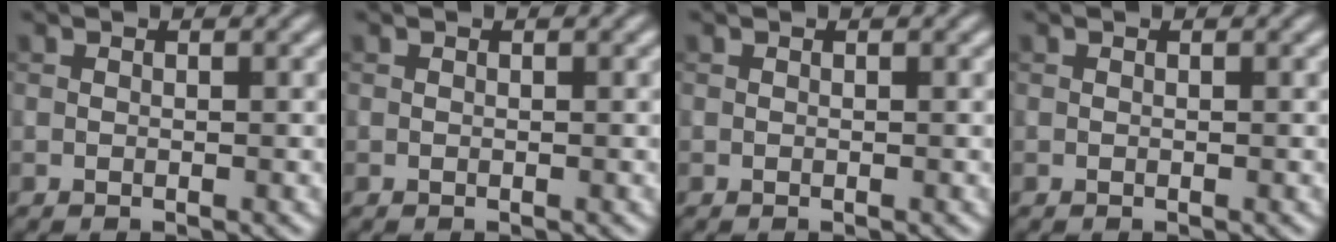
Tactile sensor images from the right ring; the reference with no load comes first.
{"total": 0.0}
{"total": 0.0}
{"total": 0.0}